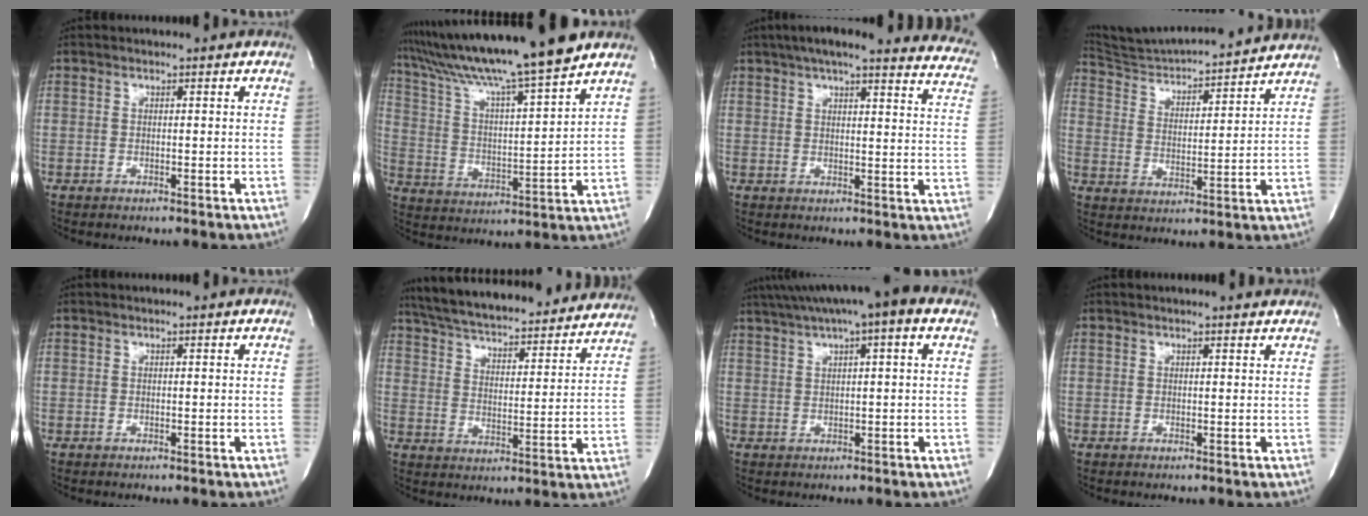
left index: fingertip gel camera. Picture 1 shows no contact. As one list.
[{"total": 18.4, "force": [15.6, -1.1, 9.6], "torque": [-0.172, -0.004, 0.258]}, {"total": 24.5, "force": [21.5, 4.0, 11.0], "torque": [-0.147, -0.035, 0.239]}, {"total": 17.4, "force": [16.6, 1.1, 5.3], "torque": [-0.091, 0.006, 0.252]}, {"total": 0.0}, {"total": 28.7, "force": [26.2, 5.2, 10.6], "torque": [-0.181, -0.020, 0.346]}, {"total": 10.4, "force": [6.4, 1.0, 8.2], "torque": [-0.134, 0.039, 0.092]}, {"total": 2.2, "force": [2.2, 0.2, 0.6], "torque": [-0.012, 0.002, 0.018]}]